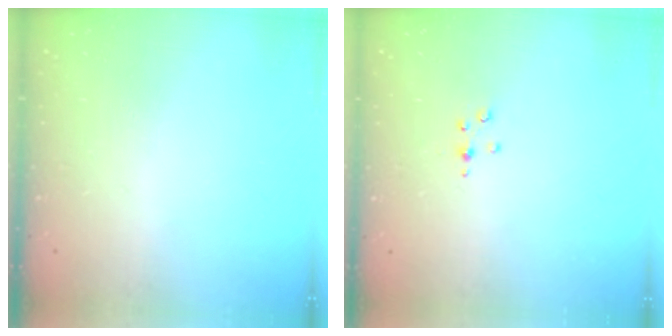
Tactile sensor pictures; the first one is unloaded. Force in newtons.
{"total": 3.0, "press": 3.0, "slide": 0.3}